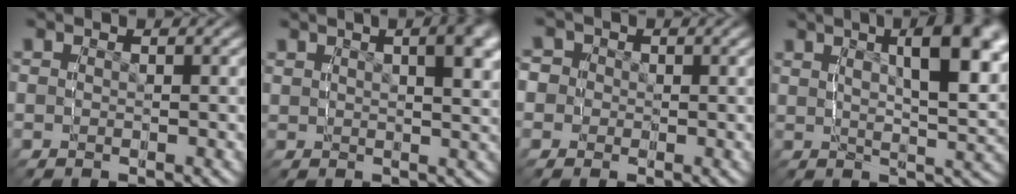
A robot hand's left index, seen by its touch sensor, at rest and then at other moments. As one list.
[{"total": 1.6, "force": [1.1, -1.0, 0.4], "torque": [0.002, 0.024, 0.014]}, {"total": 4.9, "force": [0.6, 4.8, 0.4], "torque": [-0.023, -0.017, 0.012]}, {"total": 4.3, "force": [2.8, -1.0, 3.1], "torque": [-0.043, 0.039, 0.036]}]